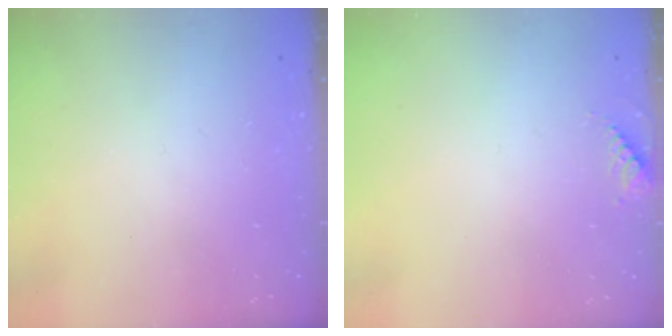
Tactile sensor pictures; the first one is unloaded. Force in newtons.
{"total": 4.7, "press": 4.5, "slide": 1.3}